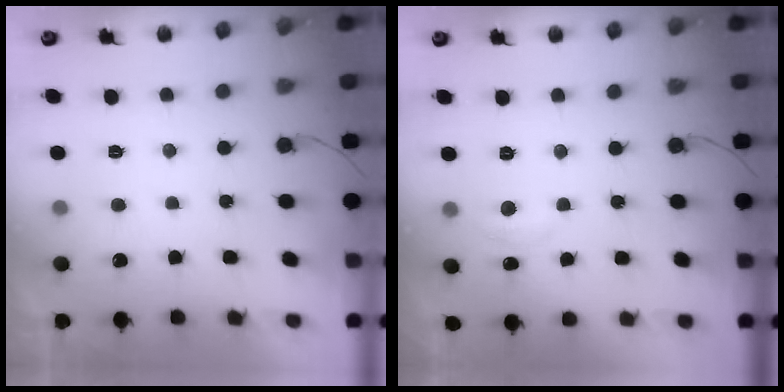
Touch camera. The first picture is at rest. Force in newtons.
{"total": 3.7, "press": 3.6, "slide": 0.4}